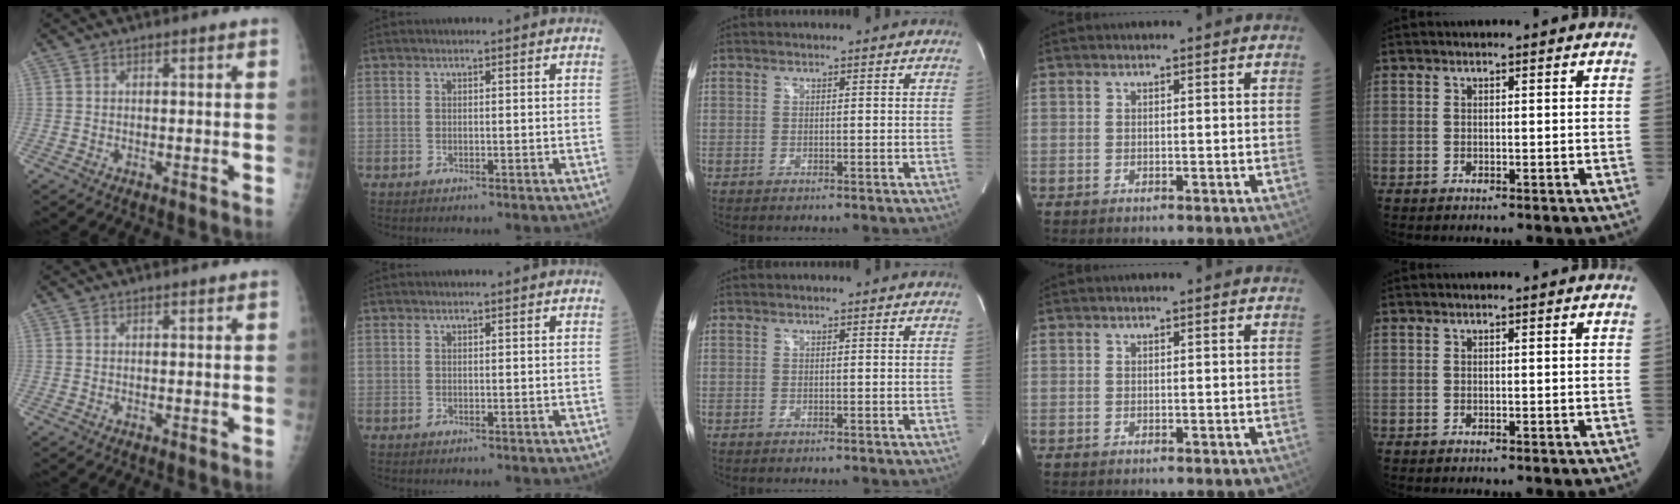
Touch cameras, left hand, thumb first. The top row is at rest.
{}